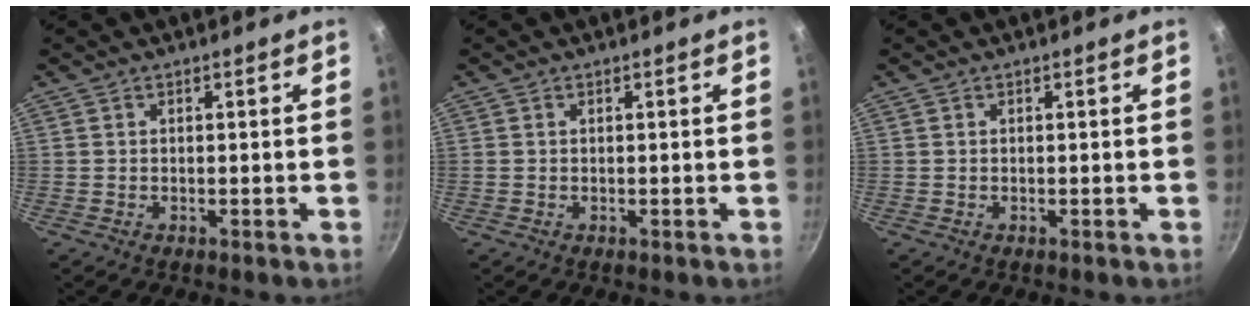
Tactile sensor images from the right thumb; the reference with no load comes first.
{"total": 0.0}
{"total": 0.0}